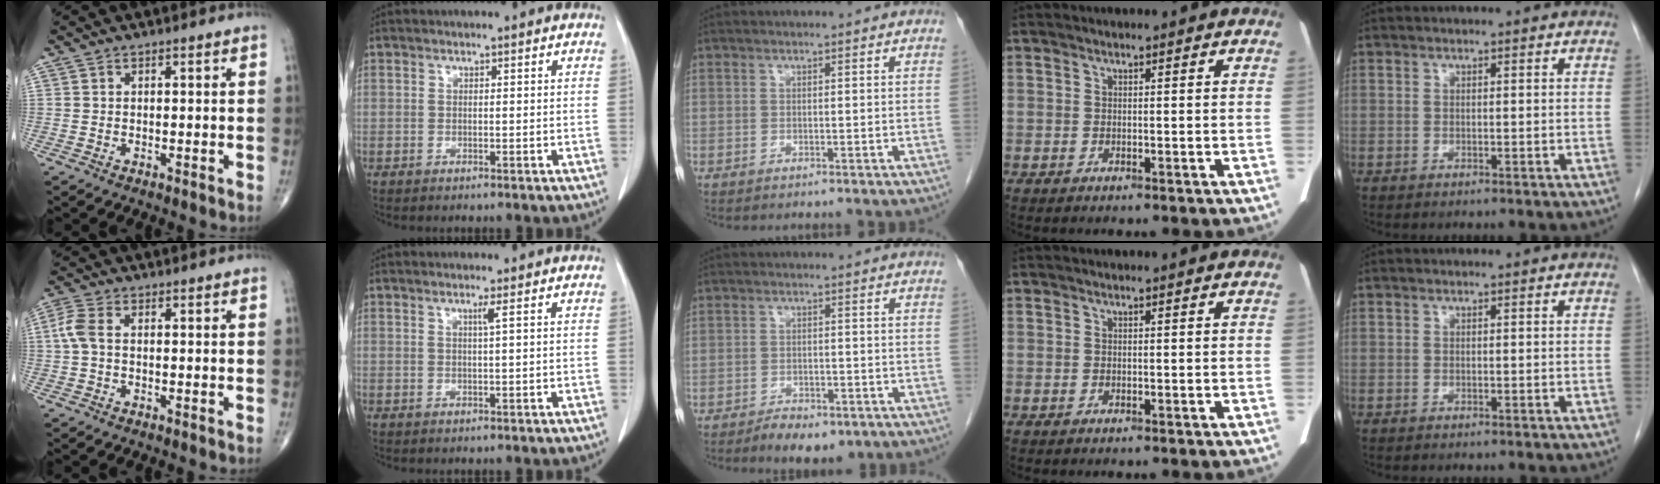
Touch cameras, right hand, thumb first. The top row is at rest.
{"thumb": {"total": 4.0, "force": [0.1, 2.2, 3.3], "torque": [-0.092, 0.011, -0.003]}, "index": {"total": 1.1, "force": [0.4, -0.4, 0.9], "torque": [-0.022, -0.003, 0.010]}, "middle": {"total": 5.6, "force": [-3.9, 2.5, 3.1], "torque": [-0.043, -0.001, -0.055]}}